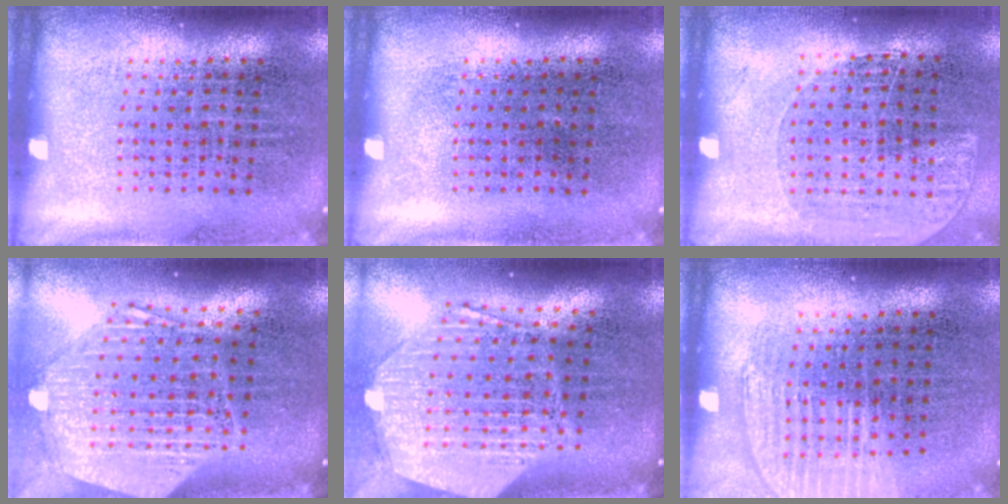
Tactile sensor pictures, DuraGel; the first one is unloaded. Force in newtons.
{"total": 0.0}
{"total": 1.0, "press": 0.9, "slide": 0.5}
{"total": 2.9, "press": 2.3, "slide": 1.7}
{"total": 2.9, "press": 2.3, "slide": 1.8}
{"total": 1.2, "press": 1.1, "slide": 0.4}